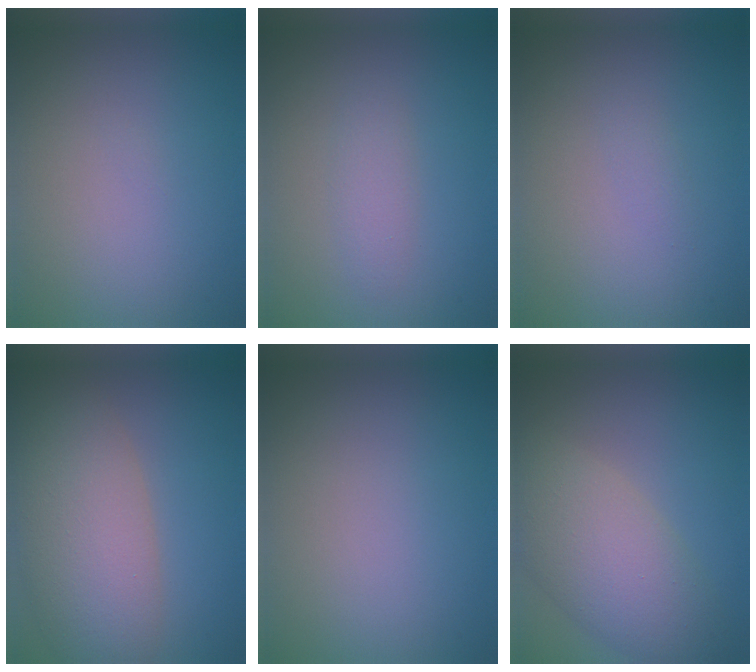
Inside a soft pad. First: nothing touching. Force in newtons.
{"total": 1.6, "press": 1.6, "slide": 0.0}
{"total": 0.7, "press": 0.7, "slide": 0.0}
{"total": 8.5, "press": 8.5, "slide": 0.4}
{"total": 0.0}
{"total": 6.6, "press": 6.6, "slide": 0.4}